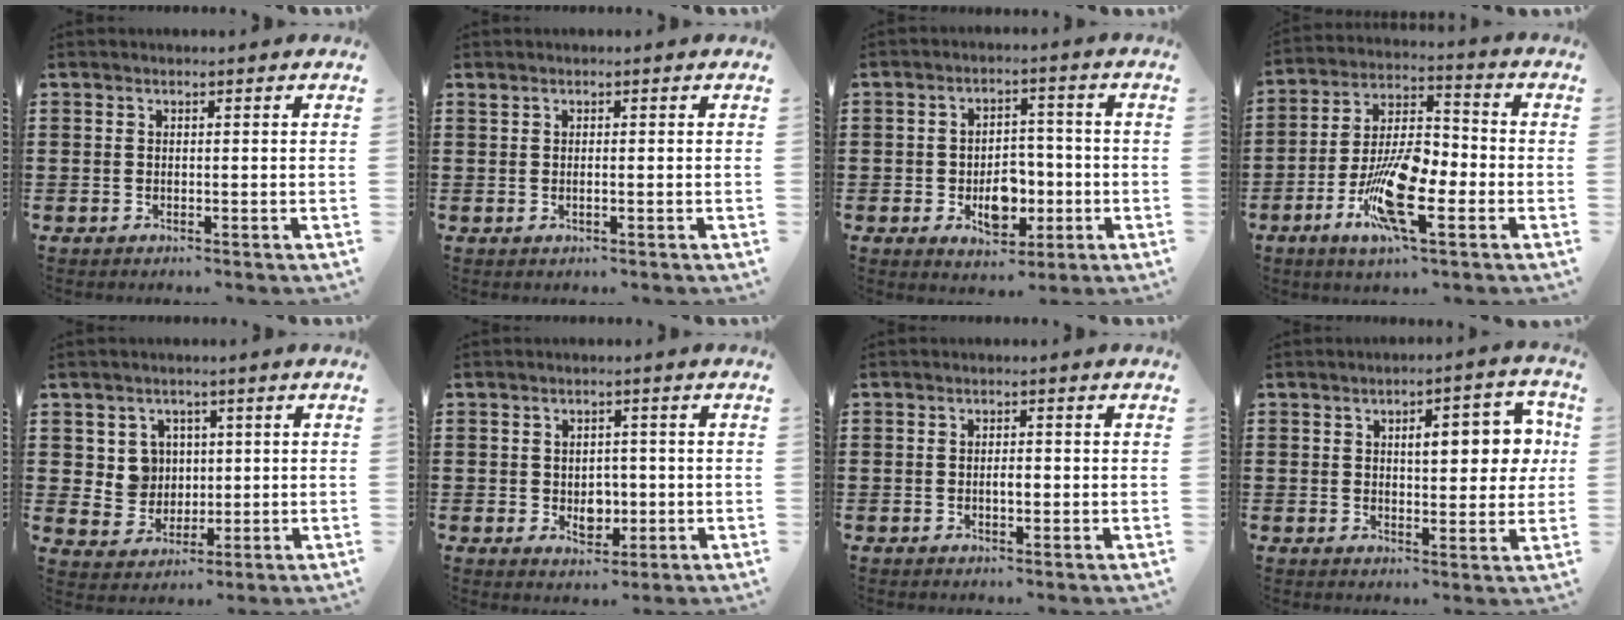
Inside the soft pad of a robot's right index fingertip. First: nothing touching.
{"total": 0.6, "force": [-0.1, 0.0, 0.6], "torque": [-0.011, -0.004, 0.000]}
{"total": 6.9, "force": [-1.9, 4.5, 4.8], "torque": [-0.068, 0.008, -0.033]}
{"total": 12.6, "force": [-4.8, 4.4, 10.7], "torque": [-0.215, 0.002, -0.086]}
{"total": 5.2, "force": [1.5, 4.7, 1.6], "torque": [-0.054, 0.015, 0.029]}
{"total": 3.5, "force": [-0.4, 2.7, 2.1], "torque": [-0.031, -0.001, -0.013]}
{"total": 1.7, "force": [-0.3, 0.6, 1.5], "torque": [-0.029, 0.002, -0.007]}
{"total": 7.7, "force": [1.7, 3.2, 6.8], "torque": [-0.094, -0.003, 0.017]}